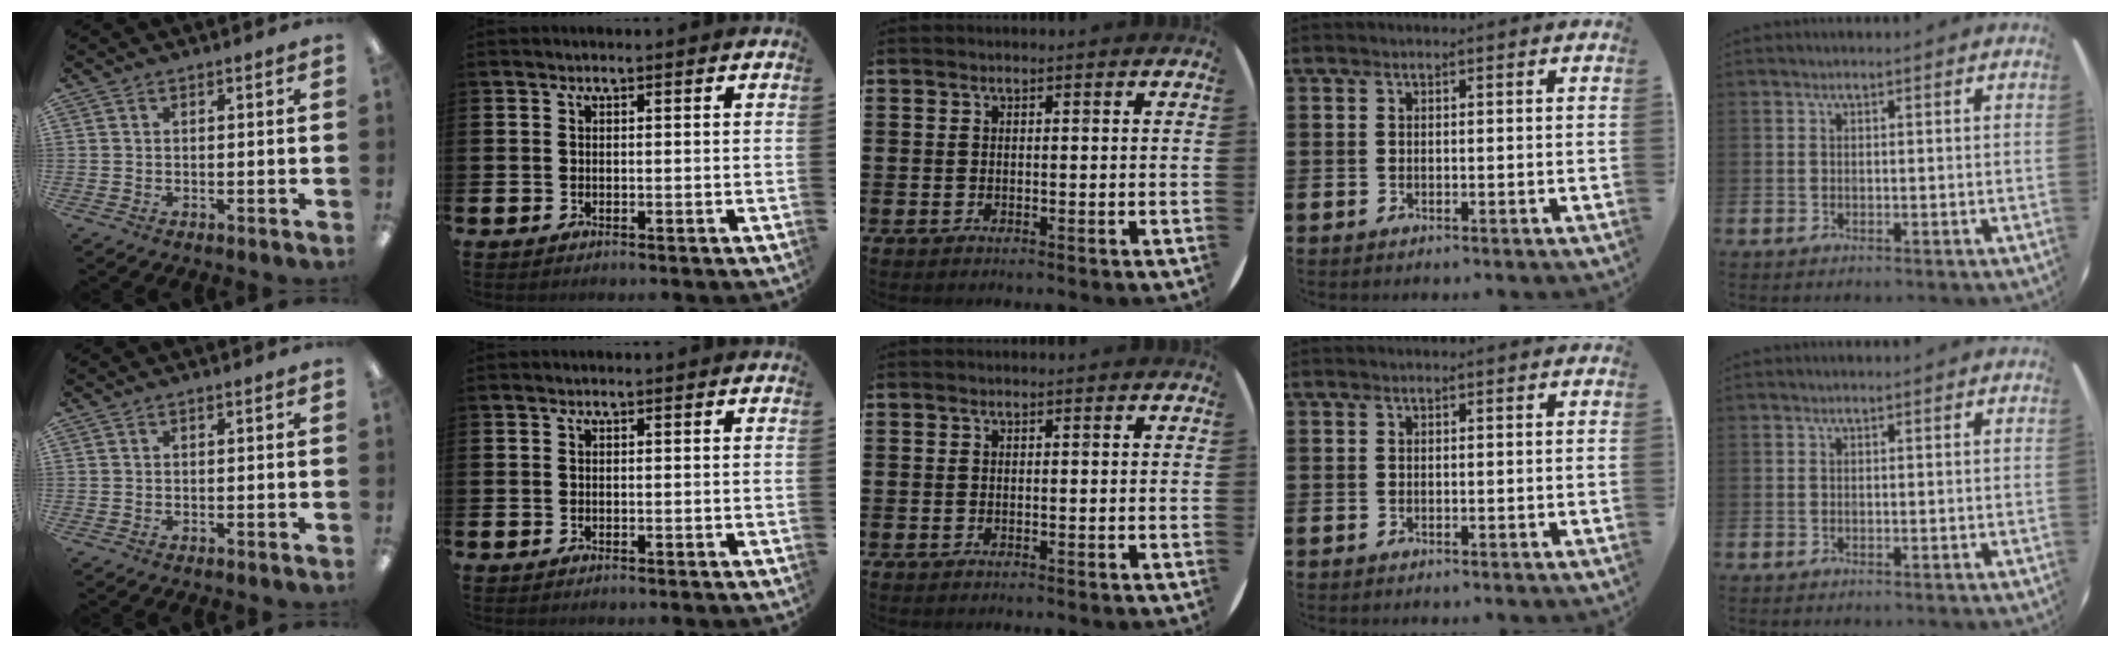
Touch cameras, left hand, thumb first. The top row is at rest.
{}